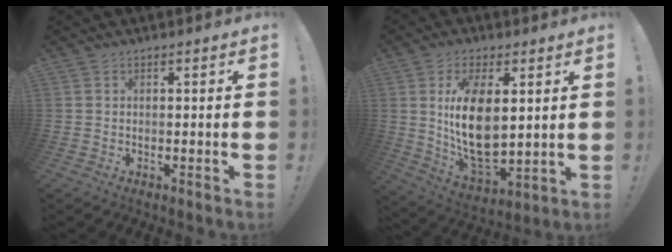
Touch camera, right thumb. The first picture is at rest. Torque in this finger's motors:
{"motor_torque": [-0.03, 1.04, 0.73, 0.74, 0.12]}